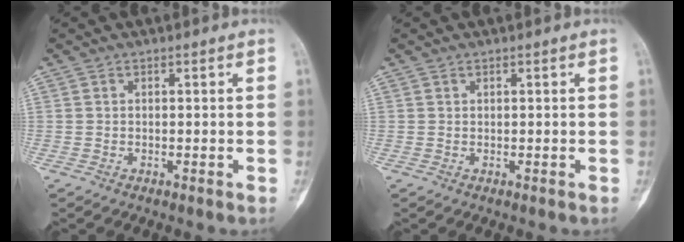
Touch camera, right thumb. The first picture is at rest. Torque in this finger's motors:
{"motor_torque": [0.07, 0.00, -0.27, -0.10, 0.05]}